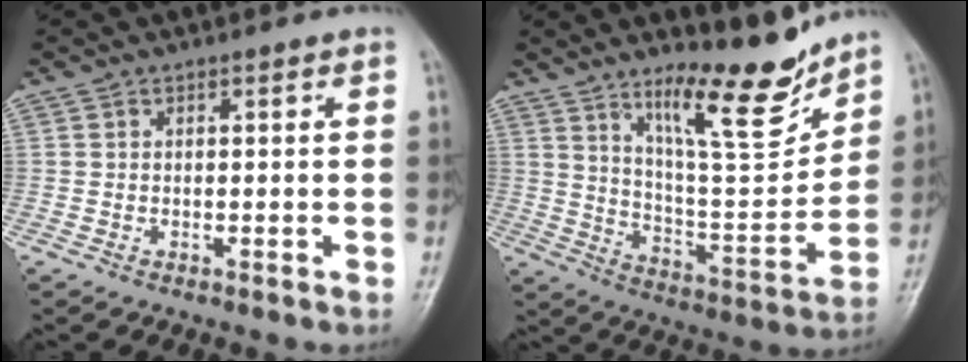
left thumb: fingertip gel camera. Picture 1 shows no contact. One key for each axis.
{"total": 16.1, "fx": 11.8, "fy": 3.8, "fz": 10.3, "tx": -0.126, "ty": -0.093, "tz": 0.202}